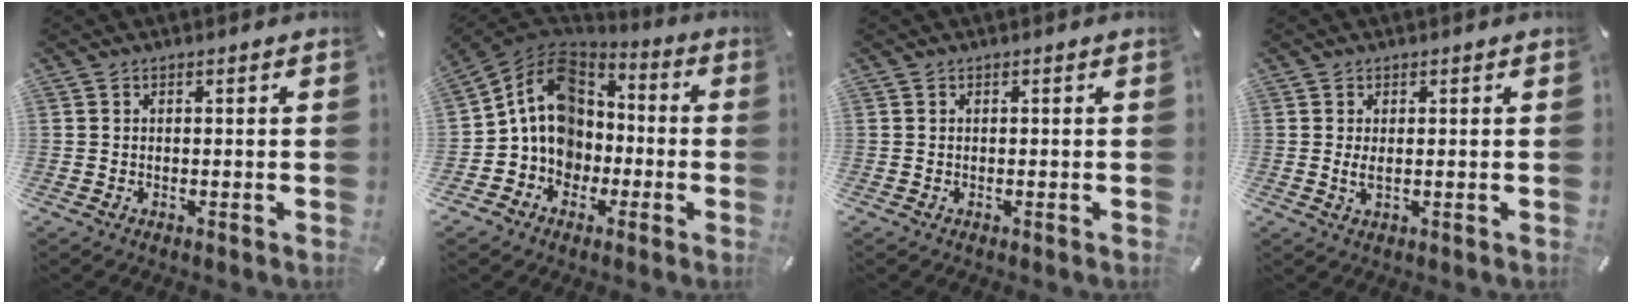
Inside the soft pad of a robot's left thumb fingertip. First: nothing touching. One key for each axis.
{"total": 13.2, "fx": -1.2, "fy": 11.8, "fz": 5.7, "tx": -0.124, "ty": 0.012, "tz": -0.021}
{"total": 0.0}
{"total": 2.3, "fx": 0.4, "fy": 0.8, "fz": 2.1, "tx": -0.034, "ty": -0.002, "tz": 0.004}